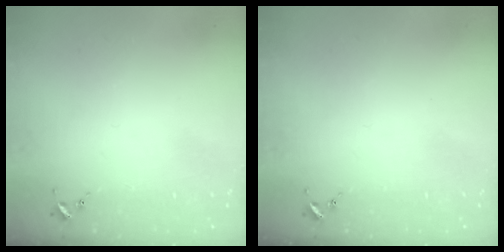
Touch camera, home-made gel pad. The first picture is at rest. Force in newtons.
{"total": 0.0}